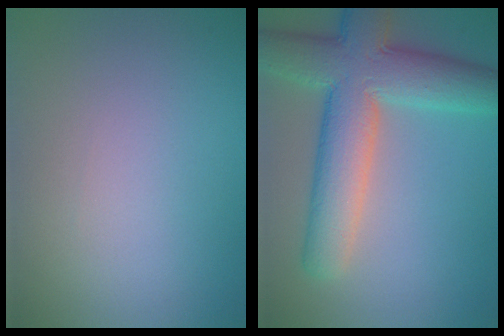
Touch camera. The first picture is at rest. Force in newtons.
{"total": 9.9, "press": 9.9, "slide": 0.6}